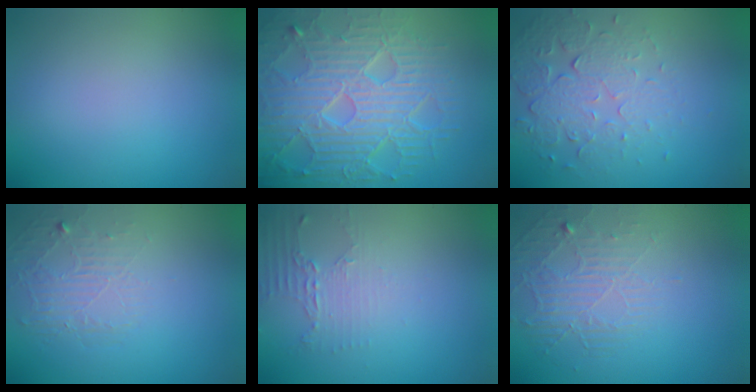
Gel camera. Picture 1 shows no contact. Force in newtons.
{"total": 9.3, "press": 6.6, "slide": 6.6}
{"total": 5.3, "press": 3.5, "slide": 3.9}
{"total": 1.9, "press": 0.6, "slide": 1.8}
{"total": 2.1, "press": 1.5, "slide": 1.4}
{"total": 2.2, "press": 1.4, "slide": 1.7}